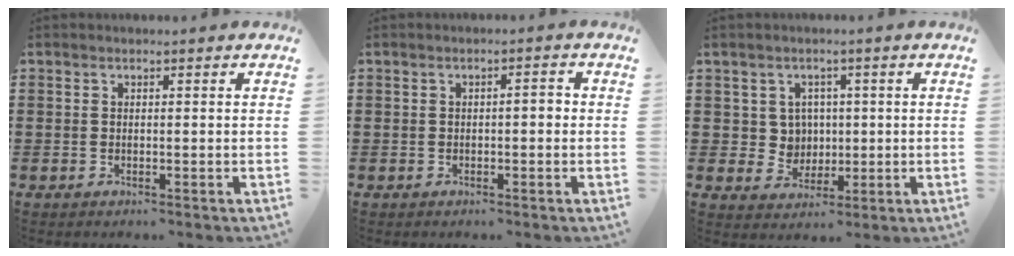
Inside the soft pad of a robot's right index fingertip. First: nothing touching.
{"total": 1.5, "force": [-0.2, 0.5, 1.4], "torque": [-0.026, 0.003, -0.006]}
{"total": 4.2, "force": [0.8, 3.9, 1.2], "torque": [-0.043, 0.012, 0.013]}